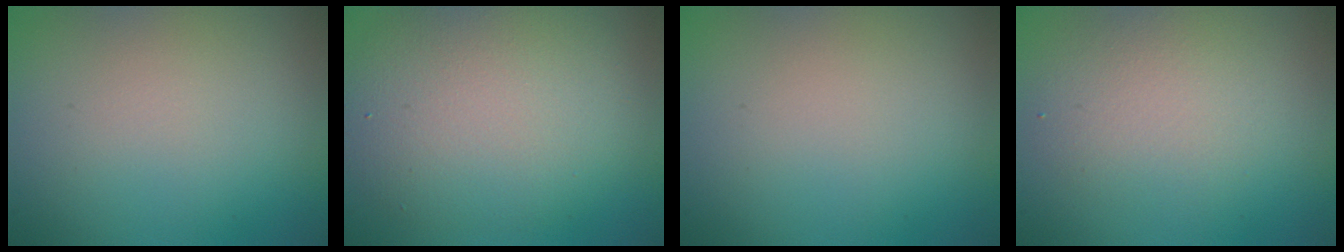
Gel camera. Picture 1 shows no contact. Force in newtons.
{"total": 6.6, "press": 6.6, "slide": 0.3}
{"total": 0.0}
{"total": 2.8, "press": 2.8, "slide": 0.1}